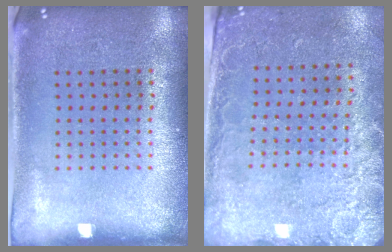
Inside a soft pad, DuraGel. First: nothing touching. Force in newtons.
{"total": 2.6, "press": 2.1, "slide": 1.5}